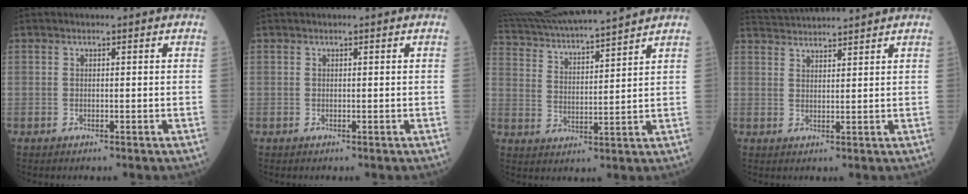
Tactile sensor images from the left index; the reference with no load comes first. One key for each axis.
{"total": 0.0}
{"total": 16.7, "fx": 15.5, "fy": -0.2, "fz": 6.2, "tx": -0.128, "ty": 0.012, "tz": 0.255}
{"total": 7.0, "fx": 6.8, "fy": -0.7, "fz": 1.2, "tx": -0.031, "ty": 0.031, "tz": 0.113}